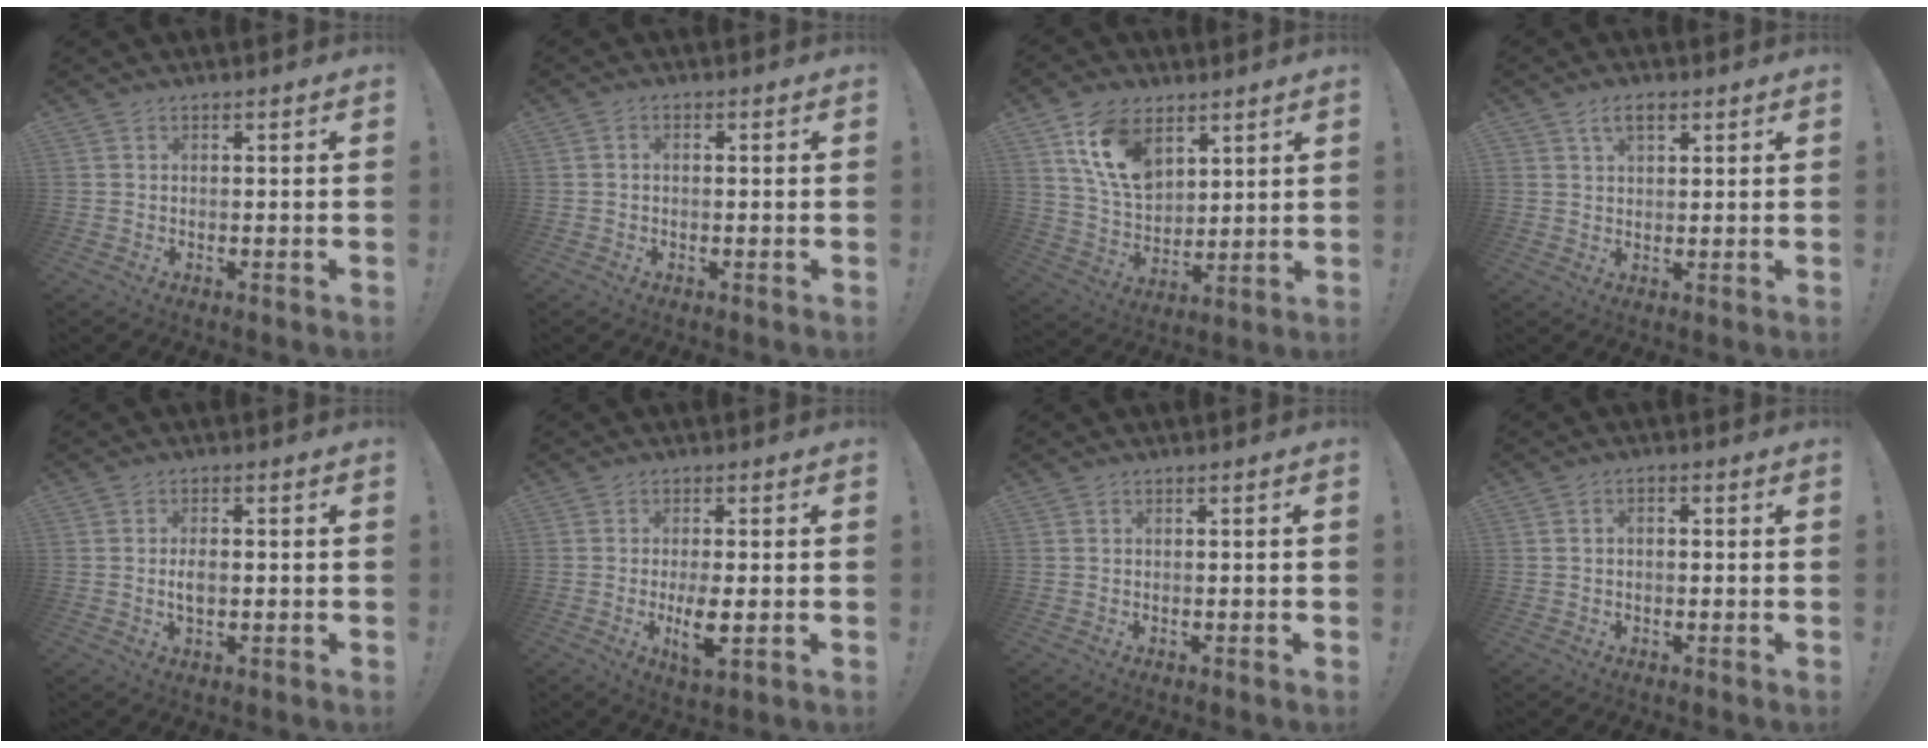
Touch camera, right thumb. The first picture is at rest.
{"total": 1.2, "force": [-0.5, 0.7, 0.8], "torque": [-0.016, 0.004, -0.008]}
{"total": 15.4, "force": [7.6, 9.9, 8.9], "torque": [-0.164, -0.027, 0.148]}
{"total": 4.3, "force": [2.2, 2.3, 2.8], "torque": [-0.044, 0.000, 0.039]}
{"total": 3.9, "force": [-0.5, 2.0, 3.3], "torque": [-0.051, -0.002, -0.012]}
{"total": 7.0, "force": [-1.2, 1.7, 6.7], "torque": [-0.126, -0.015, -0.022]}
{"total": 0.7, "force": [-0.4, 0.0, 0.5], "torque": [-0.010, 0.000, -0.007]}
{"total": 1.8, "force": [-0.9, 1.0, 1.1], "torque": [-0.018, 0.007, -0.016]}